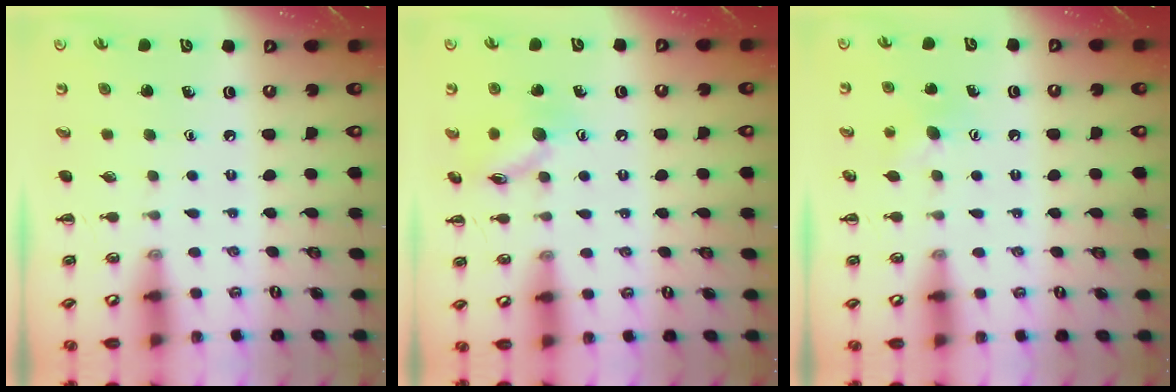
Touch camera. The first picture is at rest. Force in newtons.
{"total": 10.5, "press": 10.5, "slide": 0.5}
{"total": 6.5, "press": 6.3, "slide": 1.5}